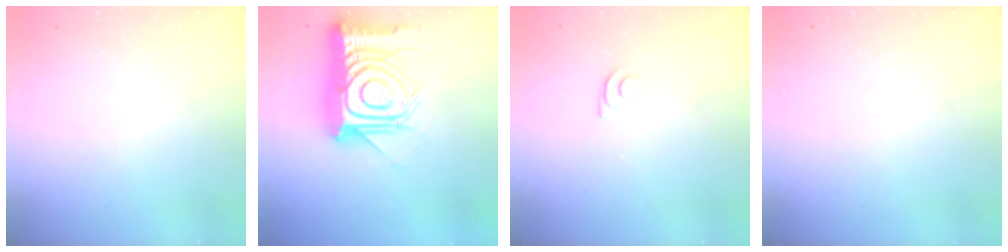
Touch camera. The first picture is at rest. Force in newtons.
{"total": 21.9, "press": 21.9, "slide": 1.5}
{"total": 4.0, "press": 4.0, "slide": 0.7}
{"total": 0.0}